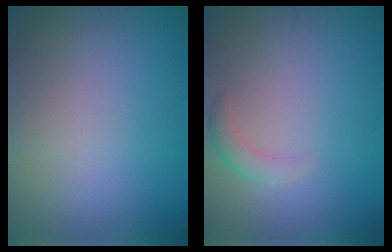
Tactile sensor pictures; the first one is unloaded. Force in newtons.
{"total": 1.5, "press": 1.5, "slide": 0.1}